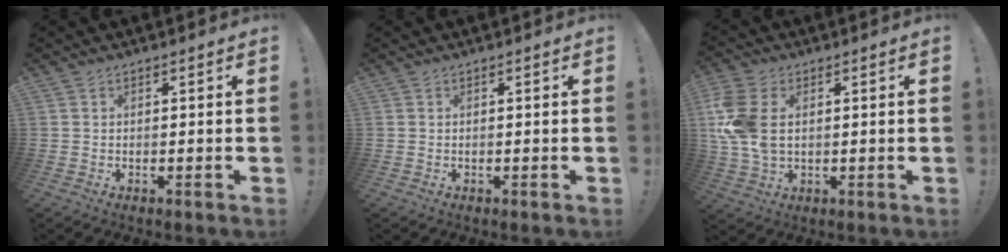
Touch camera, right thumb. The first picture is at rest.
{"total": 0.0}
{"total": 12.6, "force": [1.9, 8.3, 9.2], "torque": [-0.206, -0.001, 0.039]}